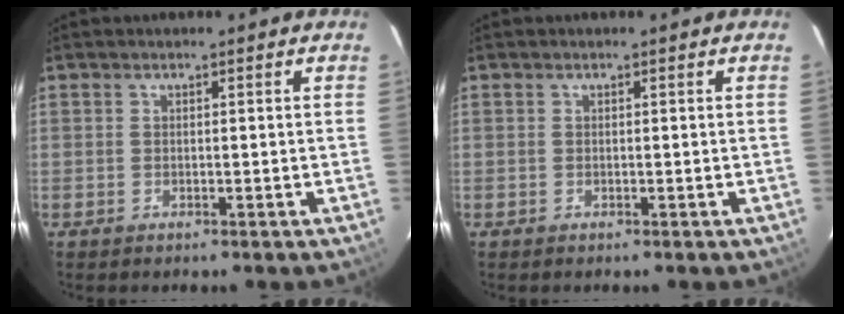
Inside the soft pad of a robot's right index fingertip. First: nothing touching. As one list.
[{"total": 0.0}]